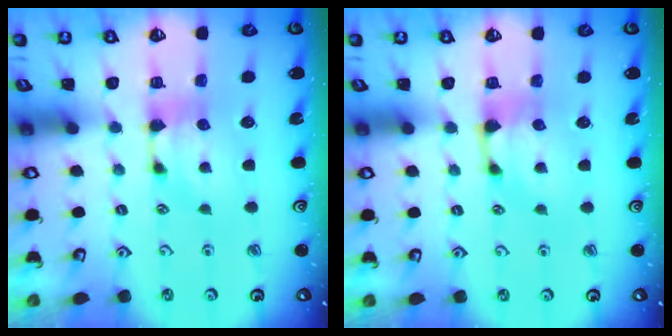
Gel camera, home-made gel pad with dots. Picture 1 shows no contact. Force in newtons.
{"total": 1.0, "press": 0.4, "slide": 1.0}